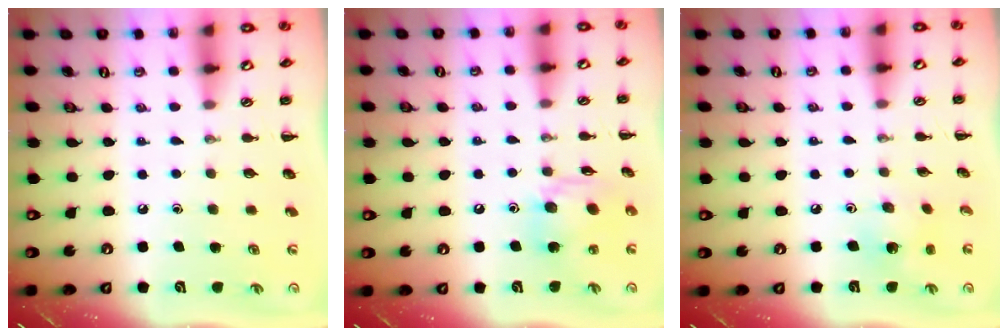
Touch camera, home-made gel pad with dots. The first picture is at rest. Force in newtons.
{"total": 12.4, "press": 12.2, "slide": 2.6}
{"total": 3.1, "press": 3.0, "slide": 0.5}